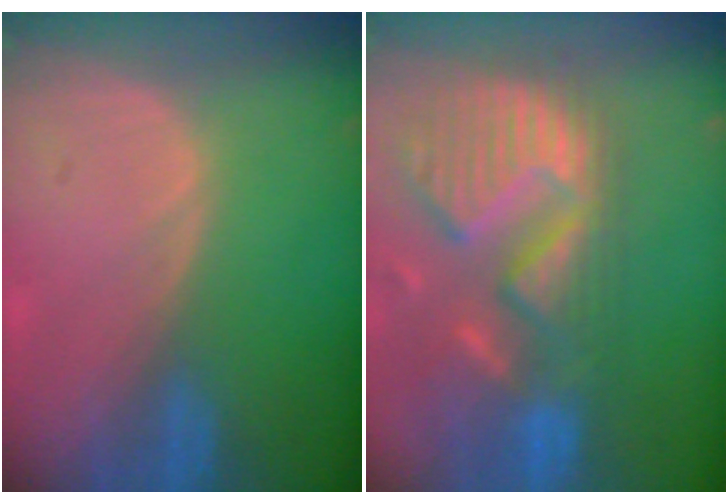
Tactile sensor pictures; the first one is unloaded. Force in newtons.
{"total": 14.0, "press": 11.6, "slide": 7.7}